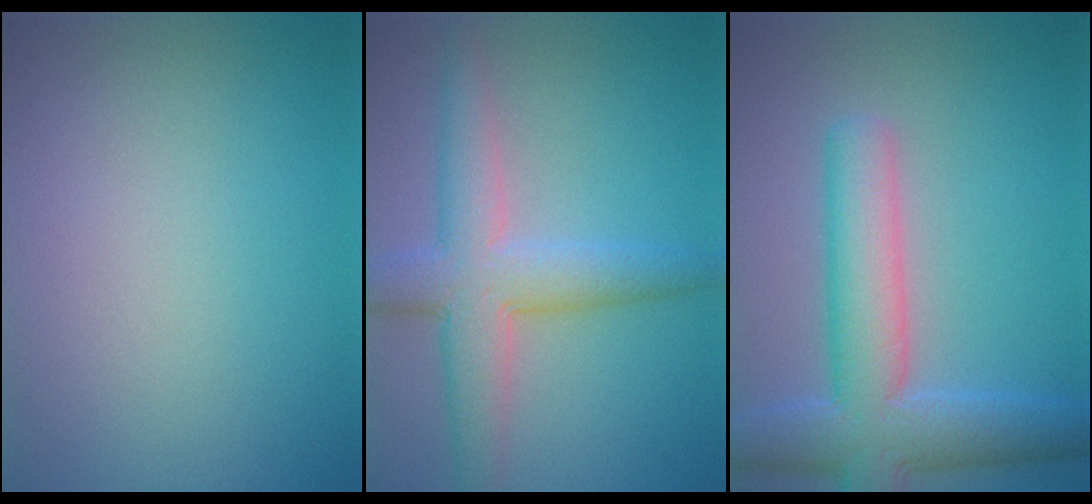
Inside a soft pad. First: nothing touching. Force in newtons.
{"total": 5.7, "press": 5.7, "slide": 0.2}
{"total": 7.6, "press": 7.6, "slide": 0.4}